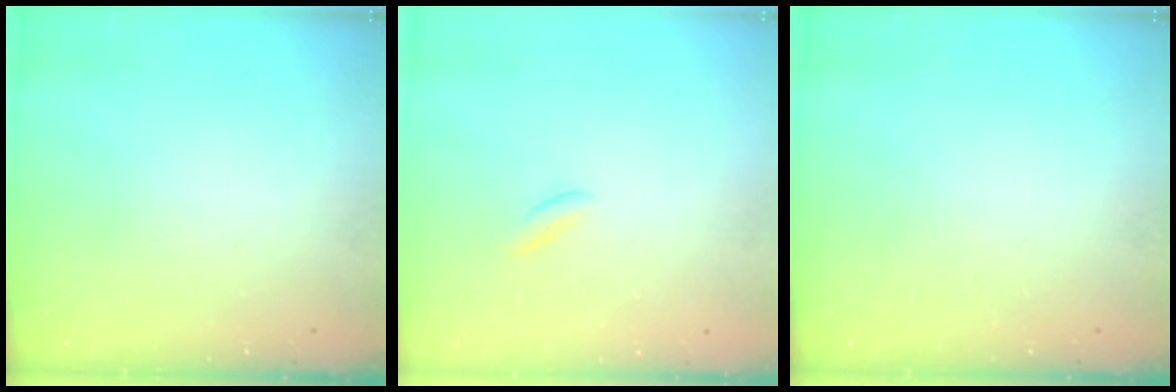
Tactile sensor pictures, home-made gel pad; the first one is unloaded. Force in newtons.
{"total": 1.3, "press": 1.1, "slide": 0.6}
{"total": 0.0}